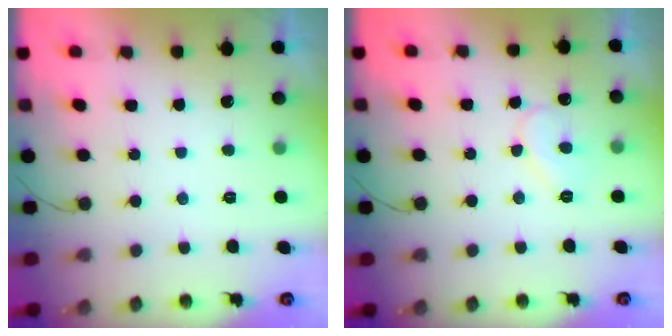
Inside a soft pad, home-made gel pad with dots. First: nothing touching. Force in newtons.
{"total": 8.1, "press": 8.0, "slide": 0.3}